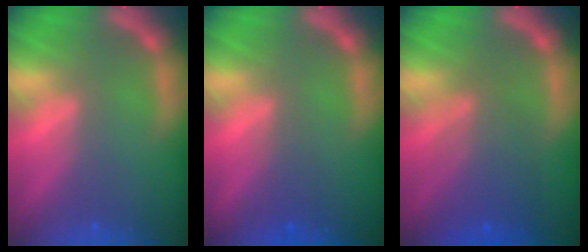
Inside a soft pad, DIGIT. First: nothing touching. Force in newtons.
{"total": 1.5}
{"total": 5.6}